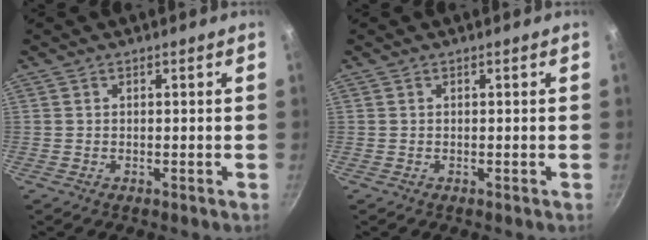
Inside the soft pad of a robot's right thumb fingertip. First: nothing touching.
{"total": 0.0}